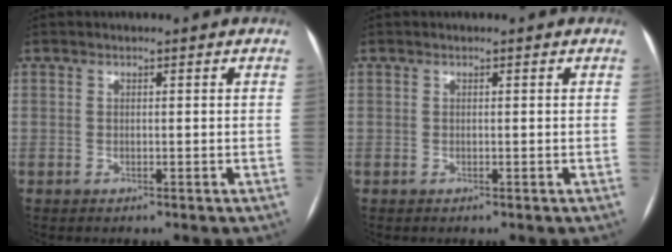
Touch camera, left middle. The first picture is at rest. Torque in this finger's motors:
{"motor_torque": [0.17, -0.37, 0.05, 0.00]}